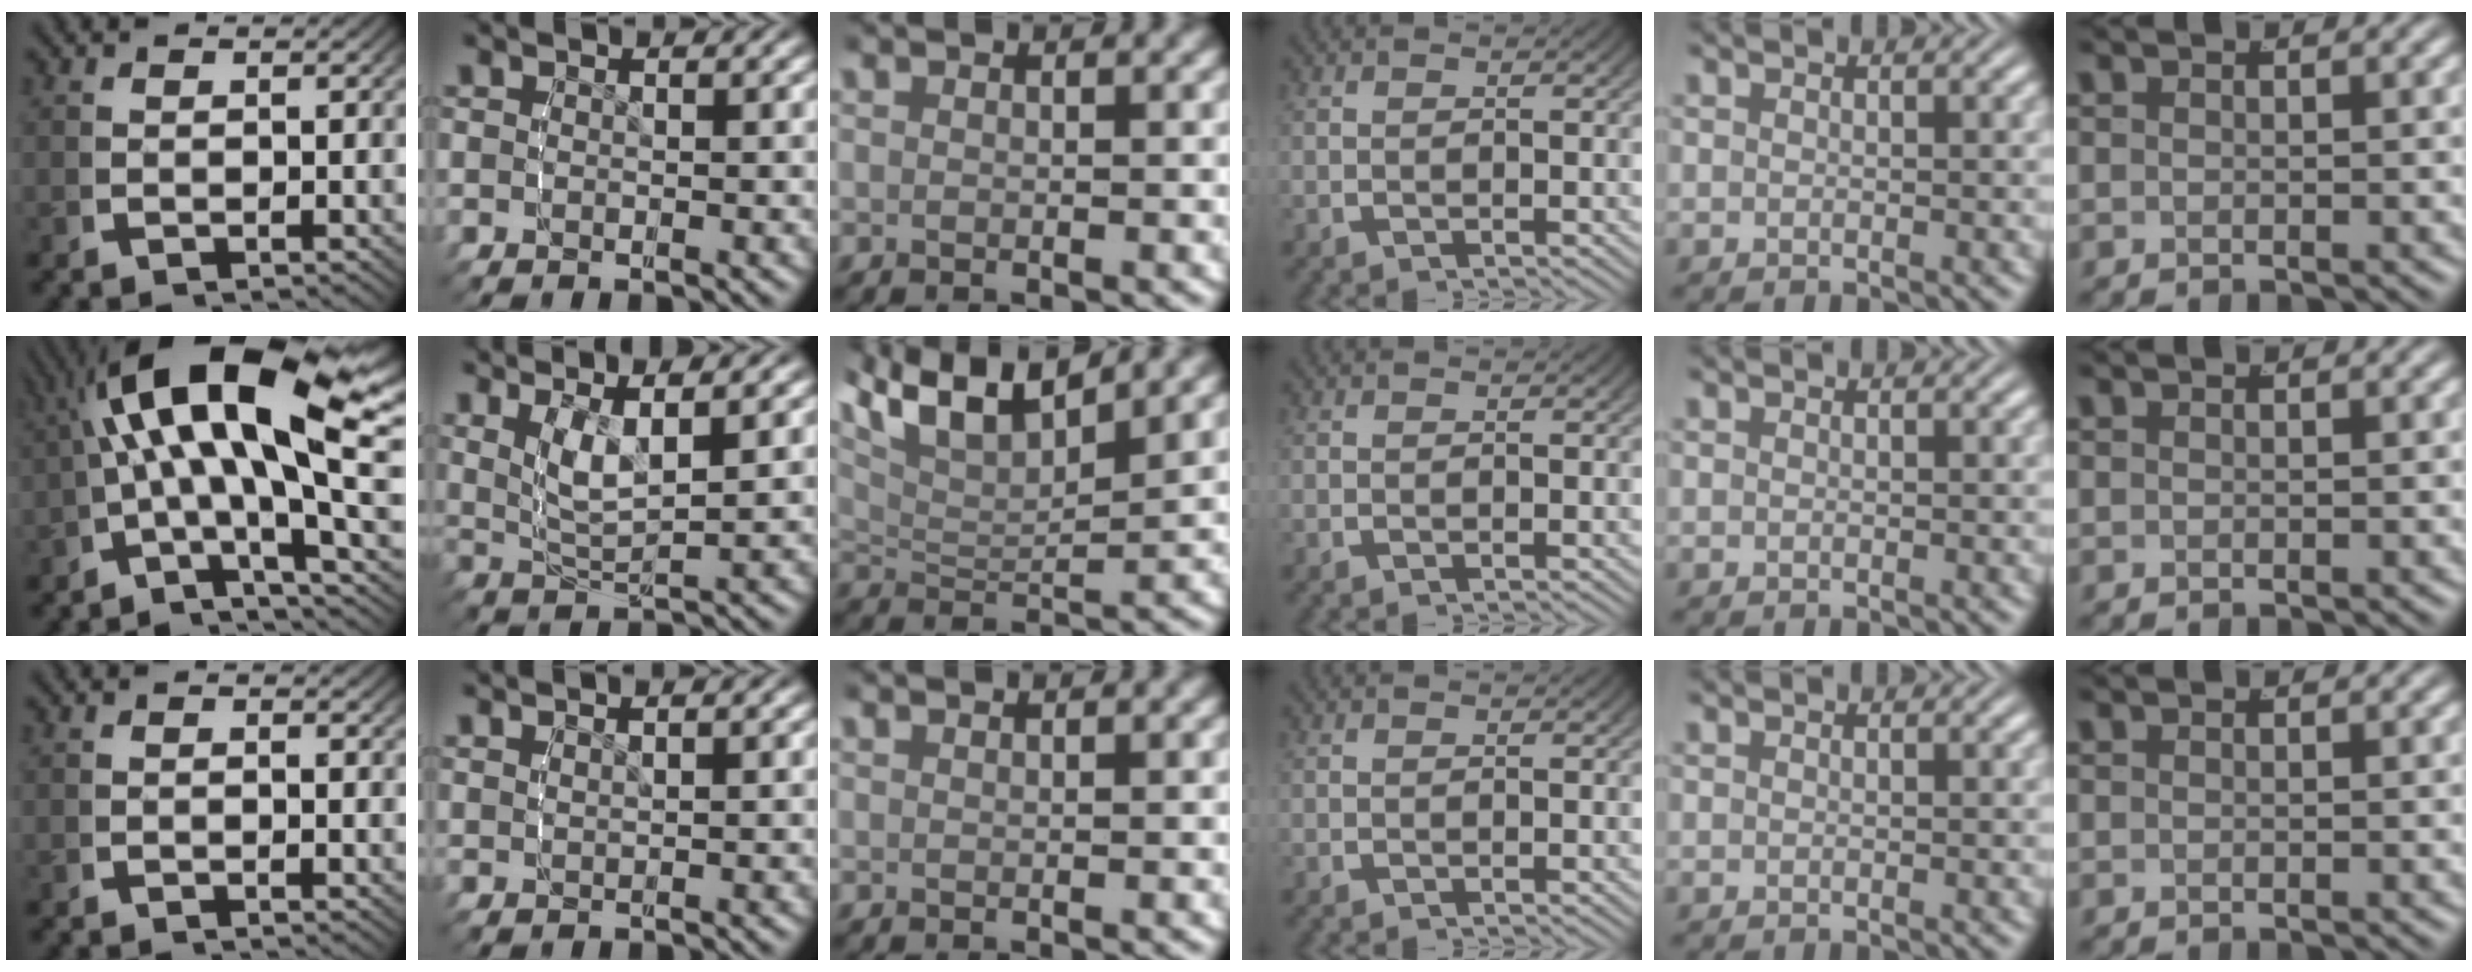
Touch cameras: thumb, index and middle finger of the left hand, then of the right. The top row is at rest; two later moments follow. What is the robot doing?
{"motion": "lift_and_place", "object": "toy banana"}